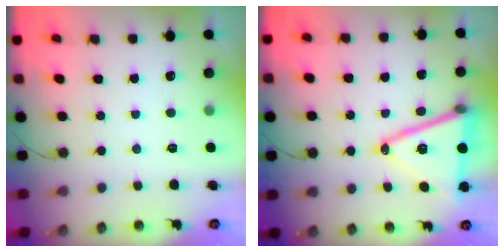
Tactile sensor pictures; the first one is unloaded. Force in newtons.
{"total": 17.8, "press": 17.4, "slide": 3.8}